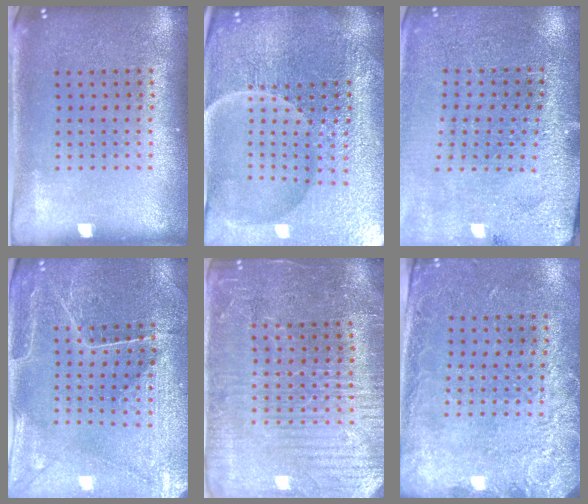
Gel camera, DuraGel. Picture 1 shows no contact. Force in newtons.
{"total": 5.6, "press": 5.3, "slide": 1.9}
{"total": 2.8, "press": 2.8, "slide": 0.2}
{"total": 1.3, "press": 1.3, "slide": 0.3}
{"total": 4.2, "press": 3.9, "slide": 1.4}
{"total": 2.6, "press": 1.9, "slide": 1.8}